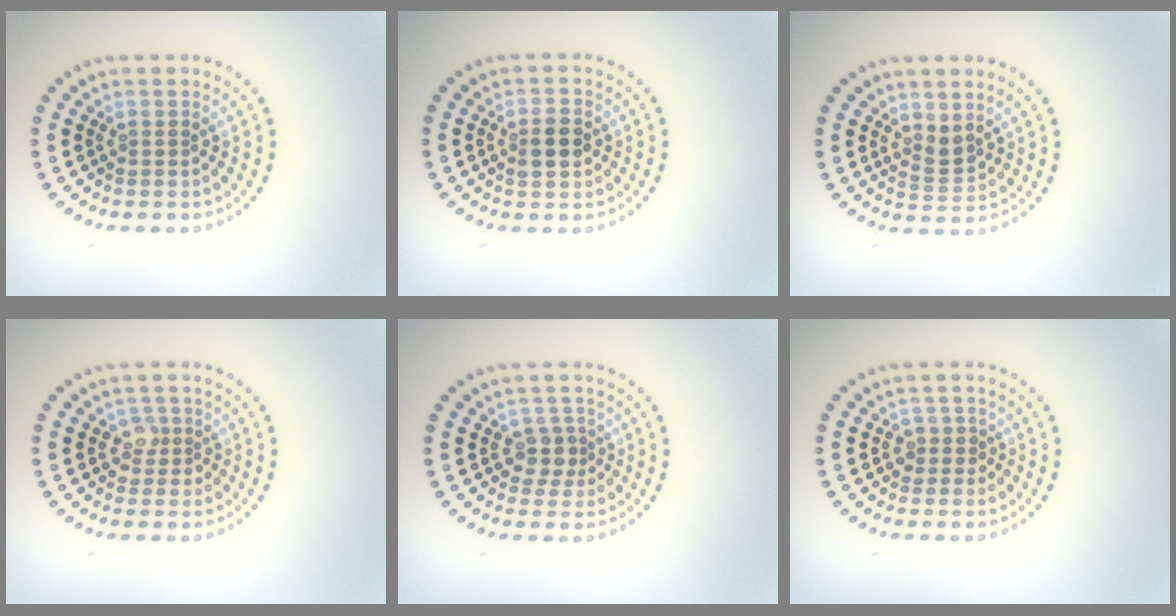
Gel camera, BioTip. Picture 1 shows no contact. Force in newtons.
{"total": 2.5, "press": 2.5, "slide": 0.2}
{"total": 1.7, "press": 1.3, "slide": 1.1}
{"total": 1.7, "press": 1.4, "slide": 0.9}
{"total": 2.0, "press": 1.7, "slide": 1.2}
{"total": 1.6, "press": 1.2, "slide": 1.0}